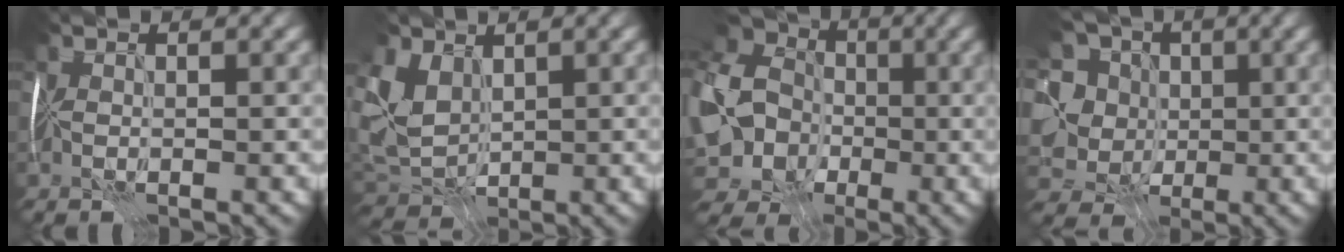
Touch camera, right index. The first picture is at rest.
{"total": 4.0, "force": [0.7, 3.2, 2.3], "torque": [-0.056, -0.003, 0.012]}
{"total": 14.2, "force": [-2.8, 12.0, 7.1], "torque": [-0.167, -0.004, -0.080]}
{"total": 10.2, "force": [1.0, 8.6, 5.4], "torque": [-0.107, 0.023, -0.011]}